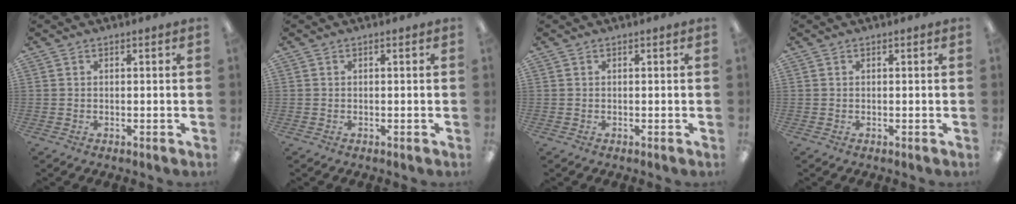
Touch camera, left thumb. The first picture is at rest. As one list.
[{"total": 0.0}, {"total": 0.0}, {"total": 0.0}]